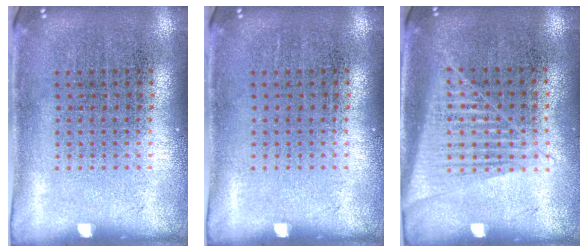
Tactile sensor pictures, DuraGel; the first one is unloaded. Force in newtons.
{"total": 0.0}
{"total": 1.4, "press": 1.3, "slide": 0.5}